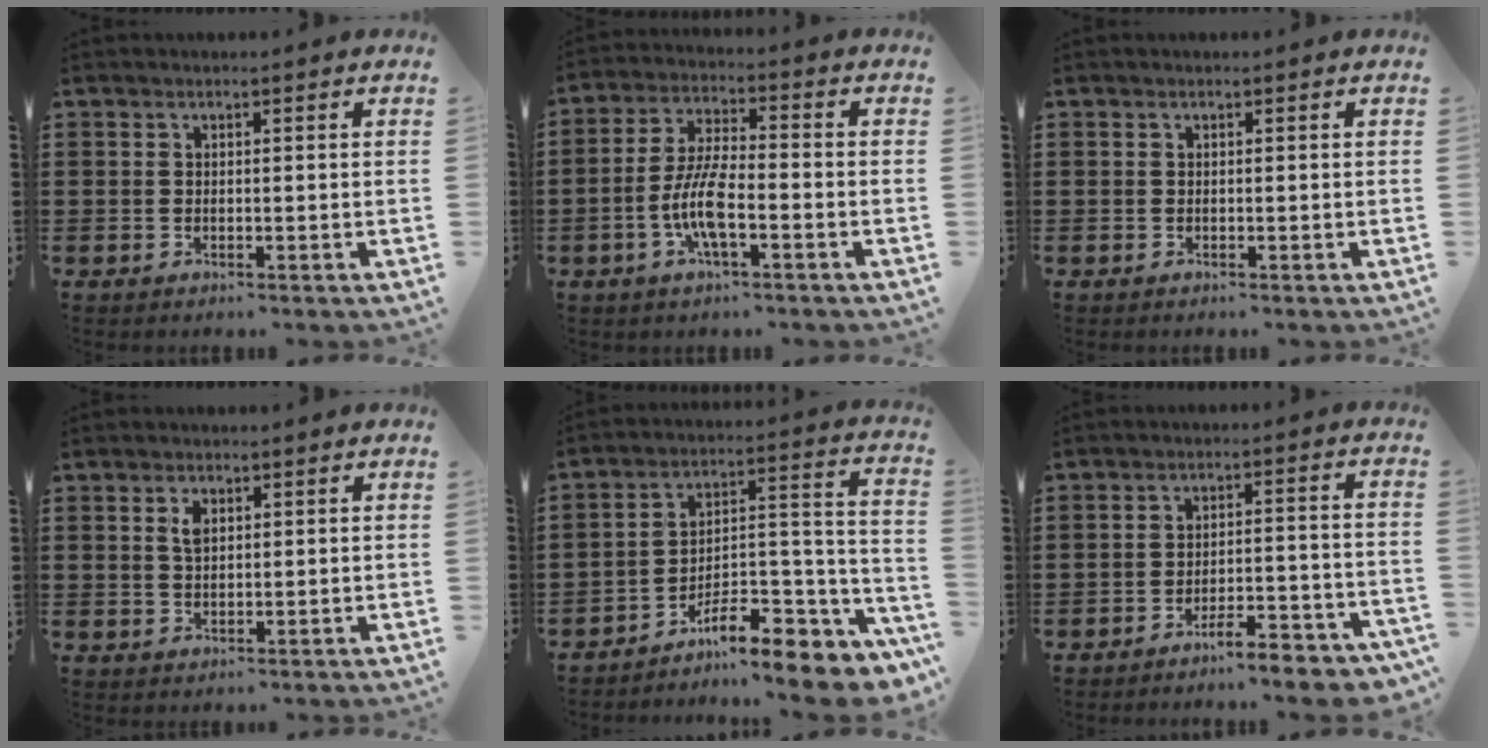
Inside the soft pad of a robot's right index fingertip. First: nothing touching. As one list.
[{"total": 7.9, "force": [-2.6, 2.4, 7.1], "torque": [-0.165, -0.013, -0.056]}, {"total": 0.0}, {"total": 2.2, "force": [1.0, 1.1, 1.6], "torque": [-0.036, 0.004, 0.017]}, {"total": 10.0, "force": [-8.4, 2.5, 4.8], "torque": [-0.058, 0.027, -0.156]}, {"total": 5.9, "force": [-5.4, 0.4, 2.3], "torque": [-0.034, 0.000, -0.100]}]